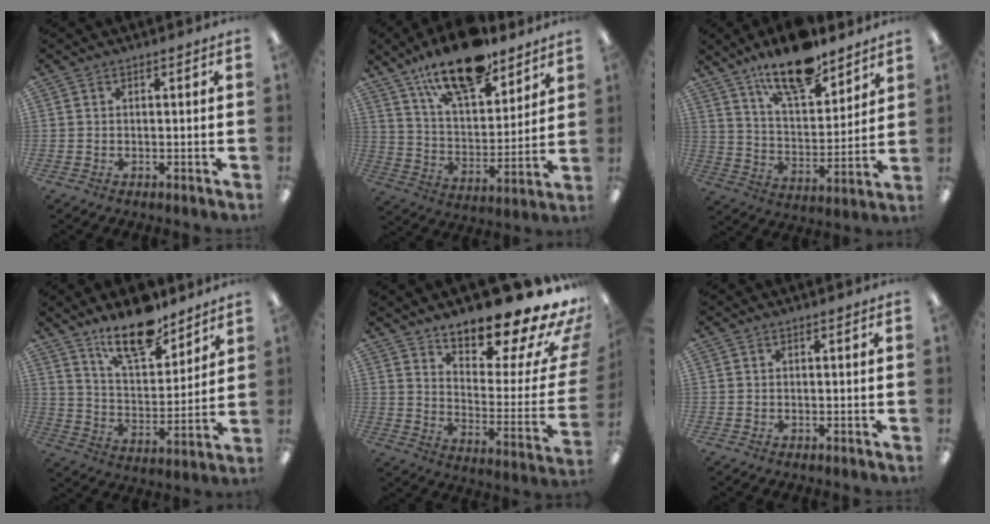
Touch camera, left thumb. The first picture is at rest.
{"total": 18.0, "force": [13.7, 6.9, 9.6], "torque": [-0.165, -0.072, 0.236]}
{"total": 16.0, "force": [12.5, 5.5, 8.4], "torque": [-0.140, -0.068, 0.214]}
{"total": 15.6, "force": [12.3, 5.5, 7.9], "torque": [-0.131, -0.070, 0.213]}
{"total": 19.3, "force": [16.3, 4.4, 9.3], "torque": [-0.114, -0.131, 0.261]}
{"total": 0.0}